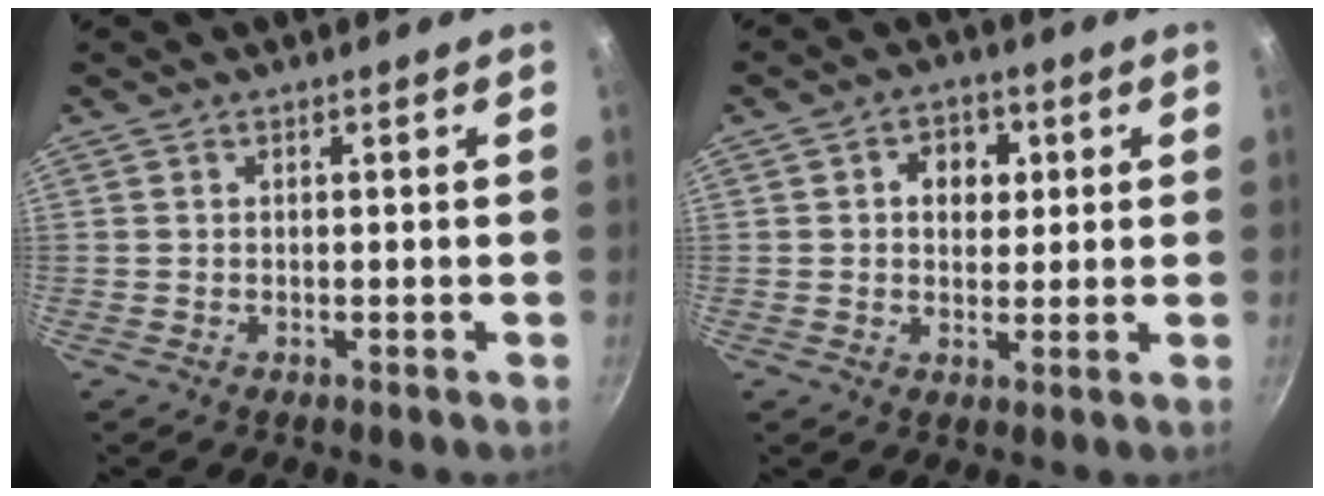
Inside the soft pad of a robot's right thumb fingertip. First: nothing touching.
{"total": 5.8, "force": [1.4, 4.7, 3.2], "torque": [-0.020, 0.001, 0.014]}